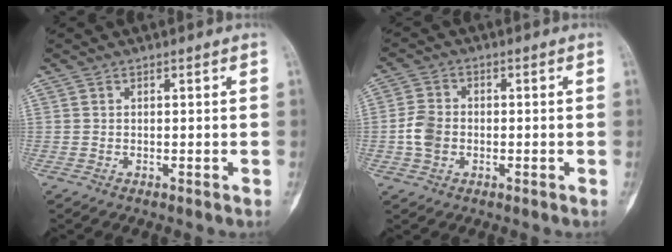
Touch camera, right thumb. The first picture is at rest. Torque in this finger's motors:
{"motor_torque": [0.87, 0.70, 0.44, -0.50, 0.02]}